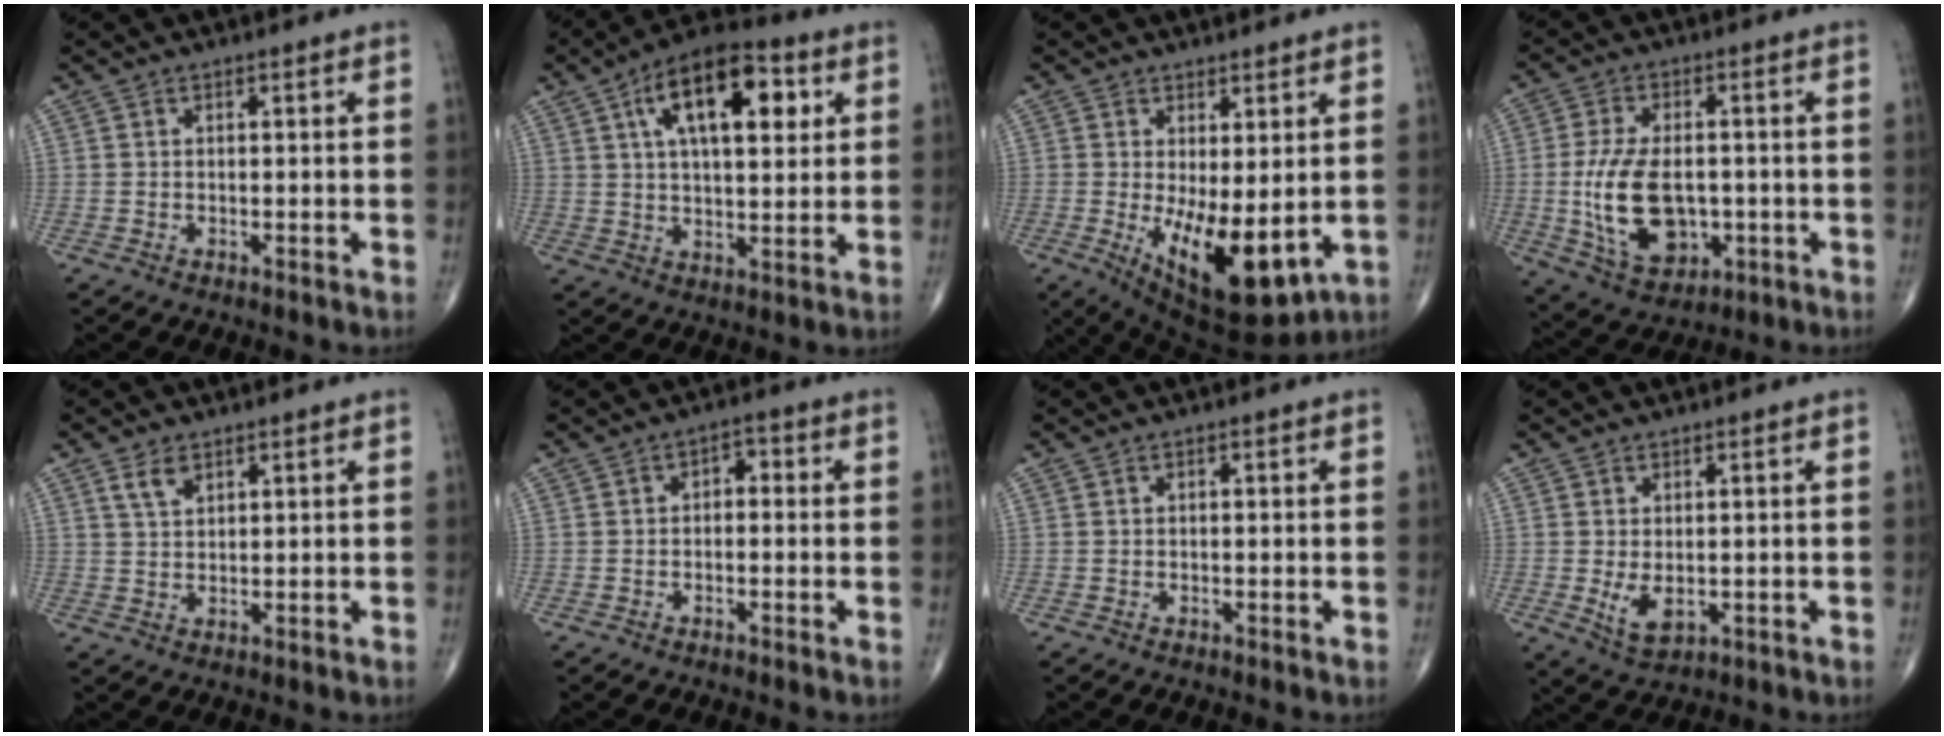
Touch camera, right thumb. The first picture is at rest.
{"total": 16.8, "force": [5.8, 7.8, 13.7], "torque": [-0.194, 0.005, 0.088]}
{"total": 13.0, "force": [-1.7, 5.4, 11.7], "torque": [-0.178, -0.030, -0.005]}
{"total": 14.3, "force": [-1.6, 8.5, 11.4], "torque": [-0.203, -0.004, -0.012]}
{"total": 3.3, "force": [2.0, 1.8, 2.0], "torque": [-0.032, -0.008, 0.043]}
{"total": 2.7, "force": [-0.2, 1.8, 2.0], "torque": [-0.009, 0.015, -0.014]}
{"total": 0.0}
{"total": 4.6, "force": [-0.5, 2.6, 3.8], "torque": [-0.062, -0.012, 0.003]}